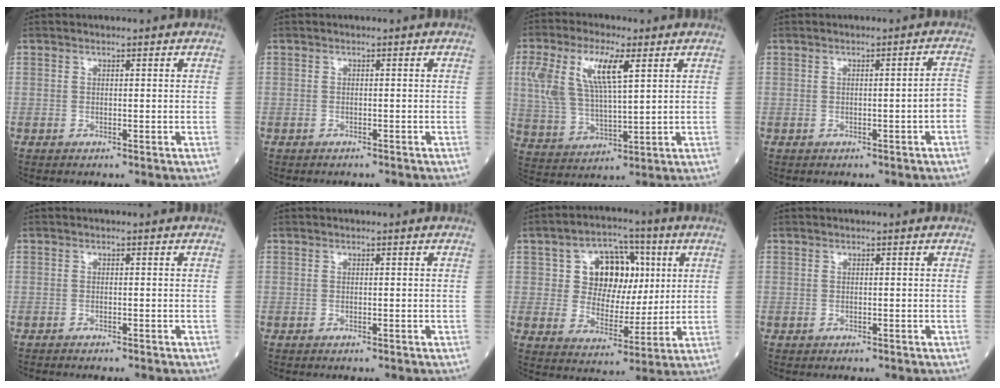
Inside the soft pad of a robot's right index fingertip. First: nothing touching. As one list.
[{"total": 1.4, "force": [-1.3, 0.5, 0.0], "torque": [-0.003, 0.001, -0.020]}, {"total": 11.3, "force": [4.3, 3.5, 9.9], "torque": [-0.224, 0.018, 0.089]}, {"total": 2.5, "force": [-0.9, 0.0, 2.3], "torque": [-0.027, 0.006, -0.014]}, {"total": 1.5, "force": [-1.3, -0.1, 0.6], "torque": [-0.007, 0.000, -0.017]}, {"total": 0.0}, {"total": 11.4, "force": [3.4, 7.7, 7.6], "torque": [-0.121, 0.029, 0.061]}, {"total": 0.0}]